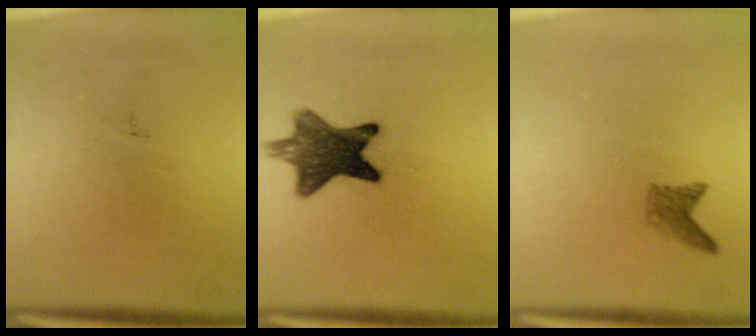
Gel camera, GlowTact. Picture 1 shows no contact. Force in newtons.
{"total": 10.6}
{"total": 1.7}